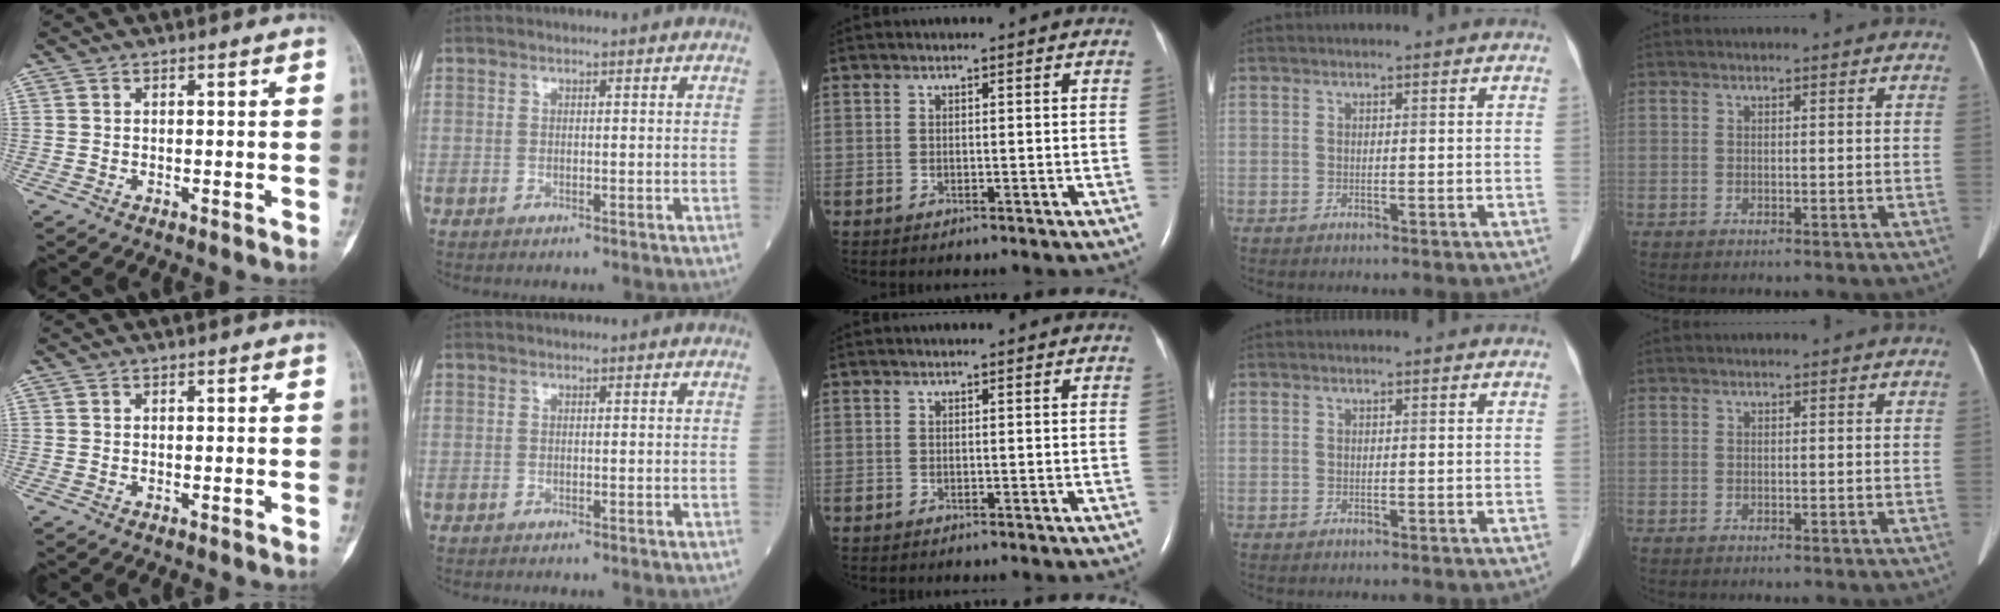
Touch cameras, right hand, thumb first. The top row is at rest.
{}